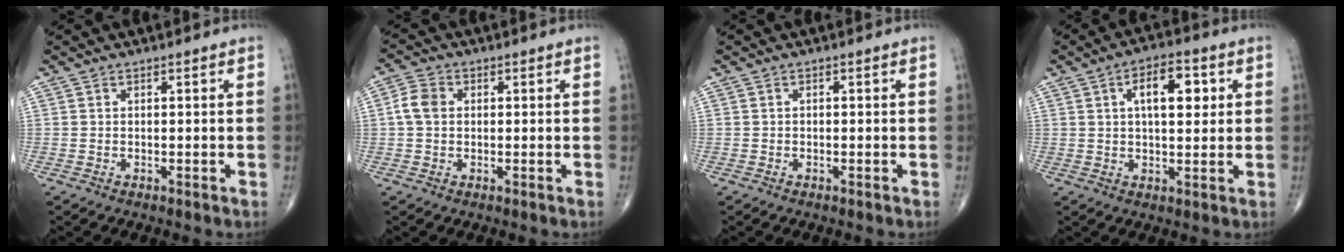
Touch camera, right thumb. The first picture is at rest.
{"total": 4.2, "force": [0.3, 3.2, 2.7], "torque": [-0.052, 0.011, 0.000]}
{"total": 0.0}
{"total": 8.7, "force": [2.4, 4.1, 7.3], "torque": [-0.089, 0.003, 0.032]}